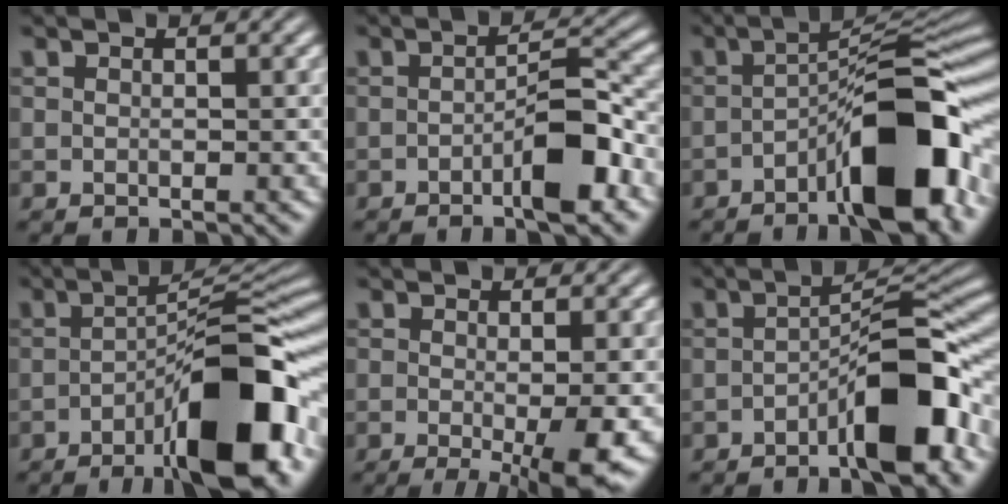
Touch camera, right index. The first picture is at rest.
{"total": 4.2, "force": [-1.7, 0.1, 3.9], "torque": [-0.042, 0.003, -0.032]}
{"total": 9.4, "force": [-3.2, 2.2, 8.6], "torque": [-0.116, -0.014, -0.038]}
{"total": 10.5, "force": [-4.2, 2.1, 9.4], "torque": [-0.121, -0.012, -0.051]}
{"total": 5.5, "force": [-2.9, 1.1, 4.5], "torque": [-0.069, -0.030, -0.032]}
{"total": 7.0, "force": [-2.7, 0.7, 6.4], "torque": [-0.081, -0.002, -0.038]}